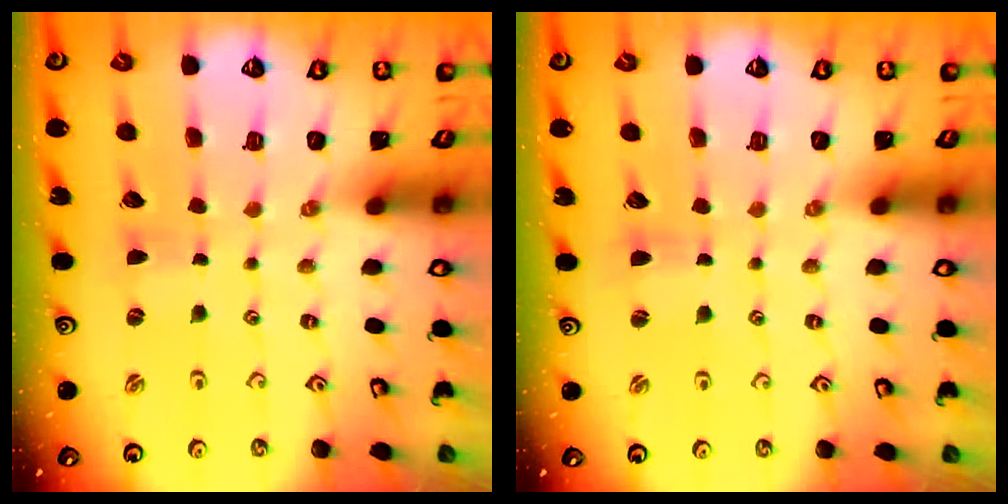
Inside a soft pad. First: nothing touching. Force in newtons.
{"total": 1.0, "press": 1.0, "slide": 0.2}